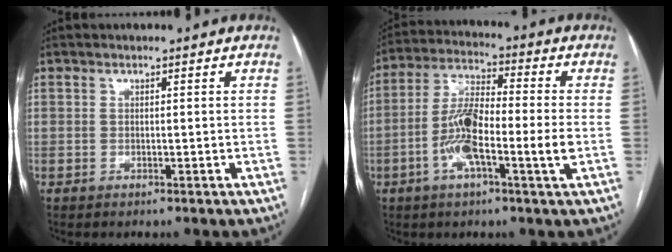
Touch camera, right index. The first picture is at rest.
{"total": 11.2, "force": [-2.6, 1.4, 10.8], "torque": [-0.213, 0.007, -0.057]}